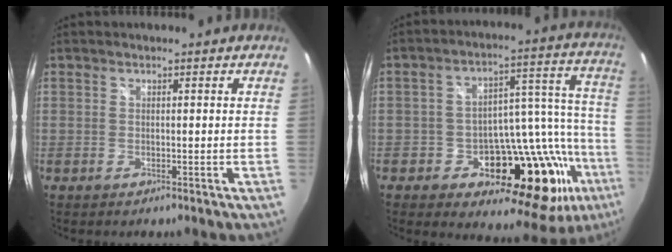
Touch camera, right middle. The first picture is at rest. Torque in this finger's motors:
{"motor_torque": [1.07, -1.07, 0.28, 0.11]}